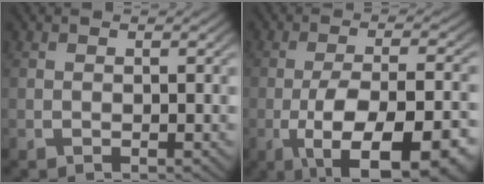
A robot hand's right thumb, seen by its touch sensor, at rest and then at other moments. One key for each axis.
{"total": 11.8, "fx": -4.1, "fy": 5.8, "fz": 9.4, "tx": -0.186, "ty": -0.047, "tz": -0.033}